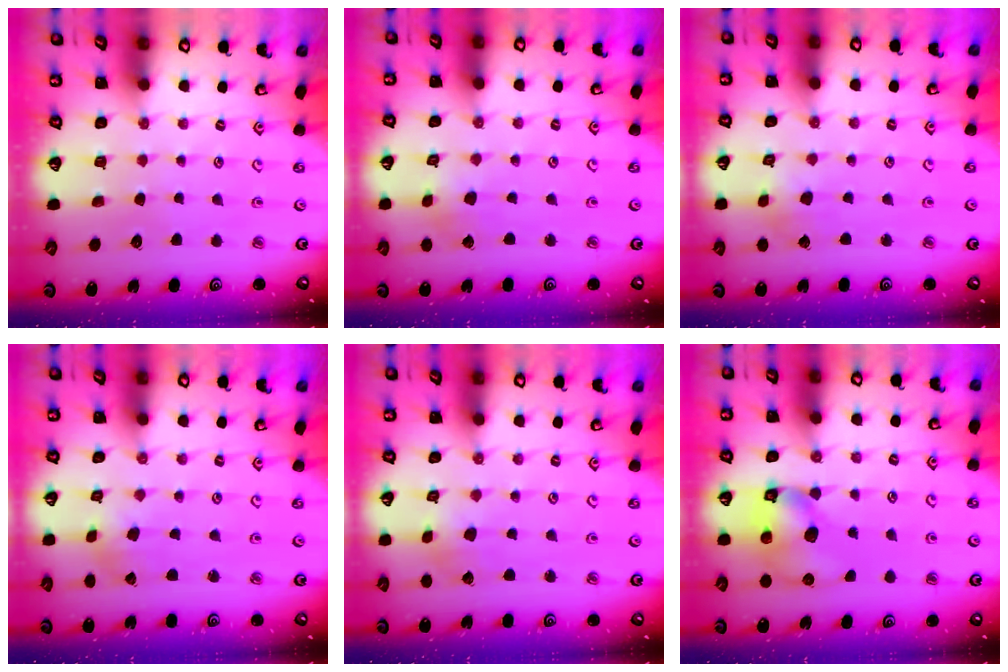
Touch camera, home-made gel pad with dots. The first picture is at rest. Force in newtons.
{"total": 2.4, "press": 2.4, "slide": 0.3}
{"total": 2.9, "press": 2.9, "slide": 0.2}
{"total": 0.8, "press": 0.8, "slide": 0.1}
{"total": 2.2, "press": 2.2, "slide": 0.3}
{"total": 10.6, "press": 10.5, "slide": 1.7}